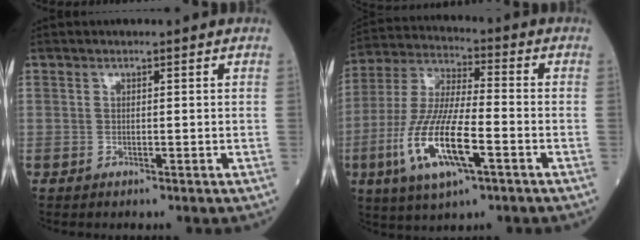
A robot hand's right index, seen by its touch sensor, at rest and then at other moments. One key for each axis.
{"total": 15.0, "fx": -5.2, "fy": 3.3, "fz": 13.7, "tx": -0.290, "ty": -0.015, "tz": -0.095}